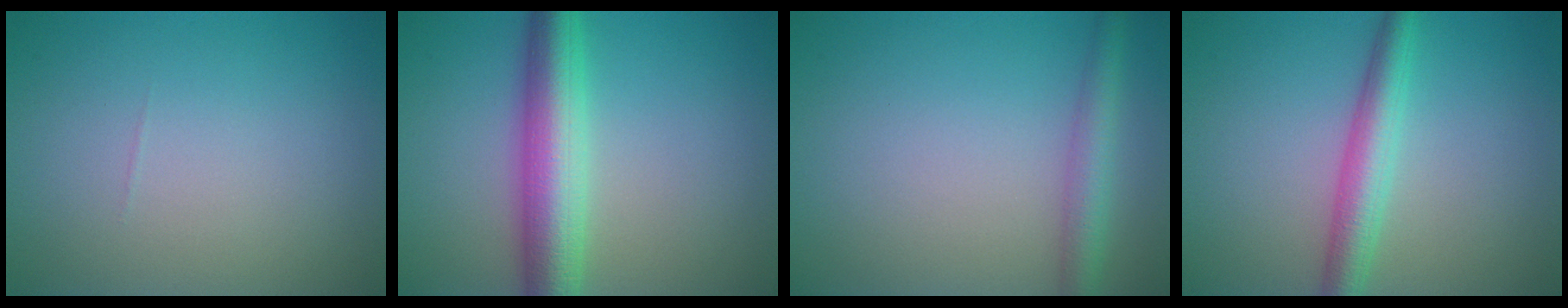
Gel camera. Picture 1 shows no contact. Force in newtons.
{"total": 7.0, "press": 7.0, "slide": 0.0}
{"total": 2.9, "press": 2.9, "slide": 0.1}
{"total": 3.9, "press": 3.9, "slide": 0.2}